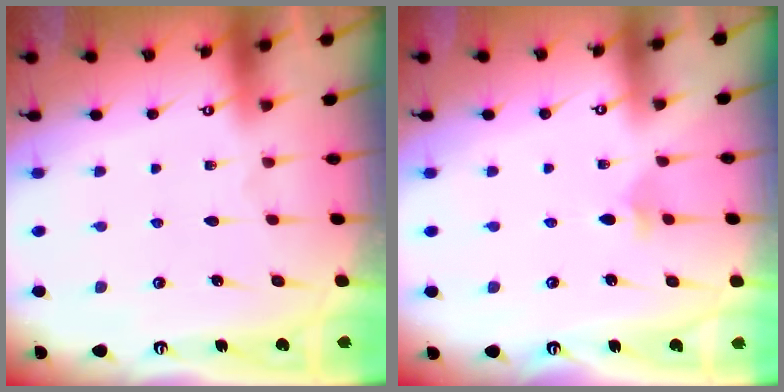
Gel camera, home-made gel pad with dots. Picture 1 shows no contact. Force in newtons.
{"total": 3.0, "press": 2.9, "slide": 0.7}